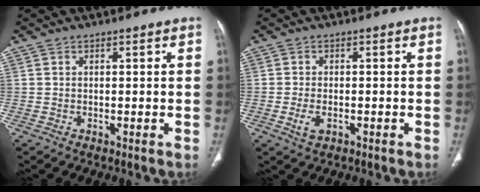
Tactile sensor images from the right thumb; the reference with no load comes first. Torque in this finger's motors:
{"motor_torque": [-0.26, 0.18, -0.09, 0.07, 0.11]}